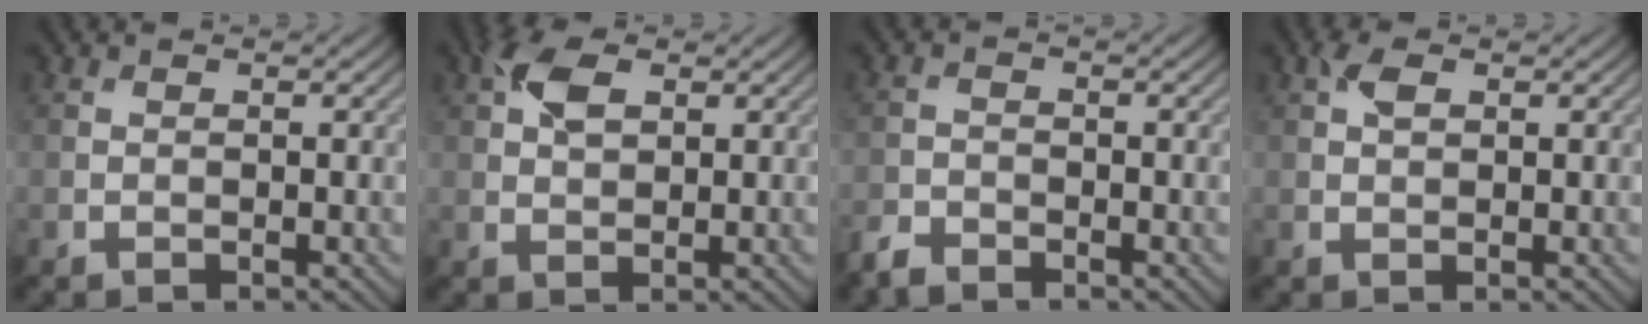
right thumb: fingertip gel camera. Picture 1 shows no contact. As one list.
[{"total": 4.5, "force": [1.8, 2.5, 3.2], "torque": [-0.073, 0.008, 0.030]}, {"total": 2.4, "force": [-2.1, 0.8, 0.7], "torque": [-0.018, -0.005, -0.052]}, {"total": 2.0, "force": [0.8, 1.1, 1.4], "torque": [-0.031, 0.005, 0.013]}]